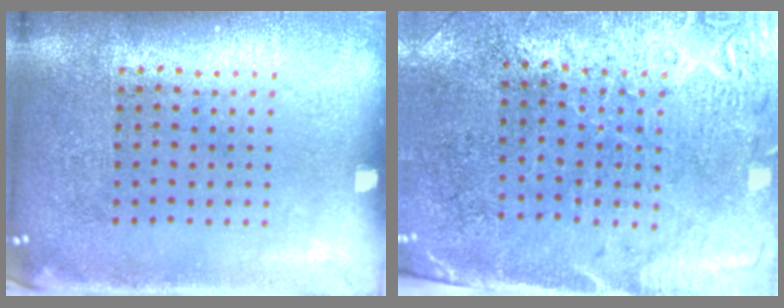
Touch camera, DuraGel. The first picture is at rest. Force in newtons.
{"total": 2.7, "press": 2.4, "slide": 1.2}